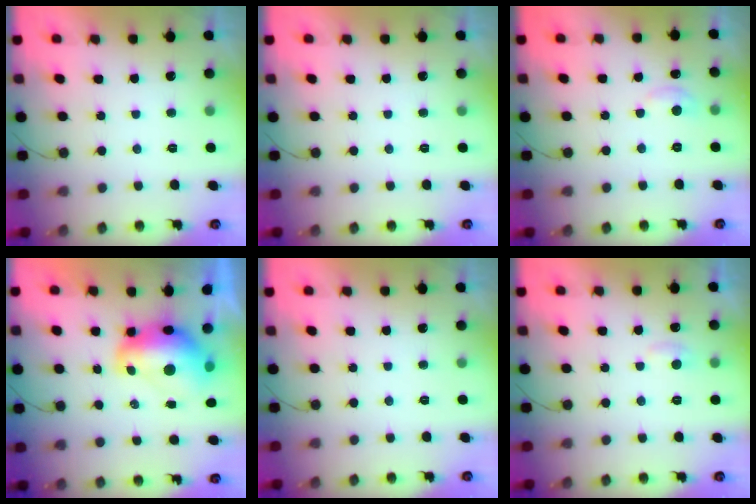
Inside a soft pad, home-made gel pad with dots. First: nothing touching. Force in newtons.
{"total": 0.0}
{"total": 4.4, "press": 4.4, "slide": 0.6}
{"total": 11.3, "press": 11.2, "slide": 1.0}
{"total": 0.0}
{"total": 3.9, "press": 3.8, "slide": 0.4}